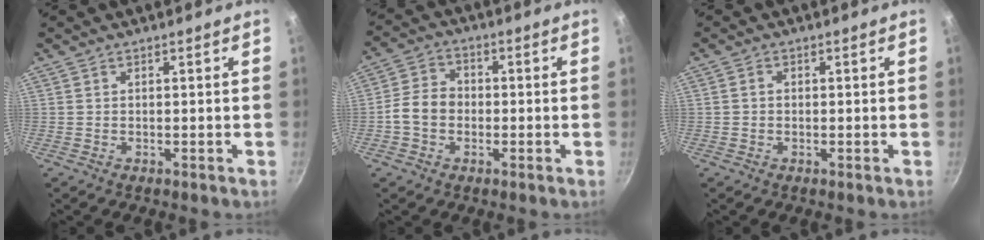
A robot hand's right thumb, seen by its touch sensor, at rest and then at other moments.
{"total": 6.4, "force": [-1.2, 5.2, 3.7], "torque": [-0.045, 0.023, -0.034]}
{"total": 1.1, "force": [-0.1, 1.0, 0.5], "torque": [-0.009, 0.005, -0.003]}